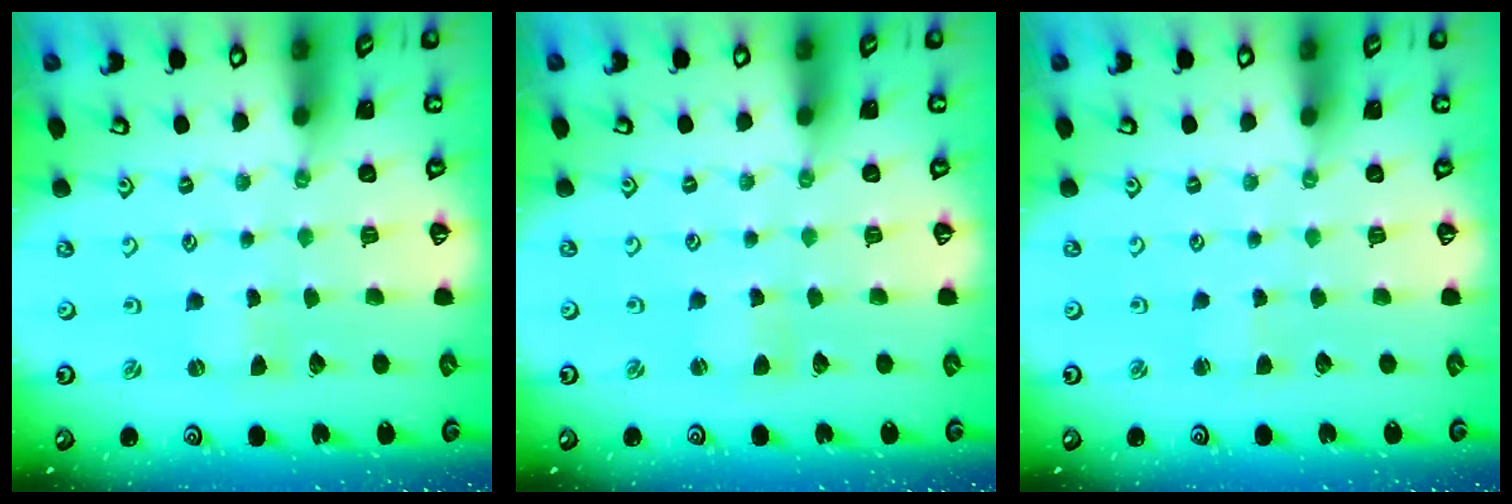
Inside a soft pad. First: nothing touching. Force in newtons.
{"total": 1.0, "press": 1.0, "slide": 0.3}
{"total": 1.3, "press": 1.2, "slide": 0.3}